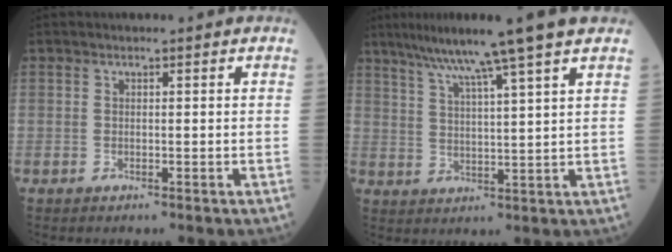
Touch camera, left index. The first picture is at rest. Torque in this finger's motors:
{"motor_torque": [0.93, -0.90, 0.33, 0.13]}